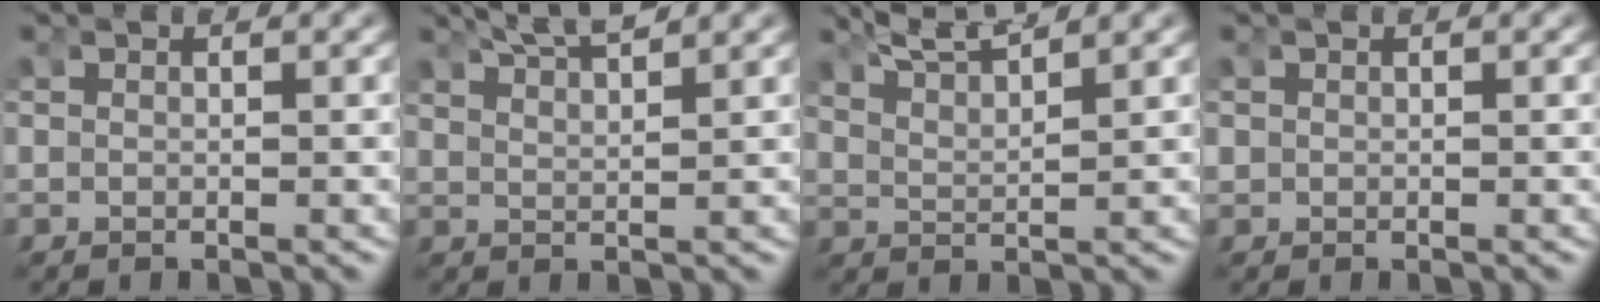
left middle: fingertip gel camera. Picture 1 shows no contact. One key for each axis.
{"total": 4.7, "fx": 4.1, "fy": 1.1, "fz": 2.1, "tx": -0.039, "ty": 0.001, "tz": 0.071}
{"total": 5.6, "fx": 4.5, "fy": 1.8, "fz": 2.7, "tx": -0.057, "ty": 0.002, "tz": 0.075}
{"total": 0.7, "fx": 0.0, "fy": 0.7, "fz": 0.1, "tx": -0.009, "ty": -0.003, "tz": 0.003}